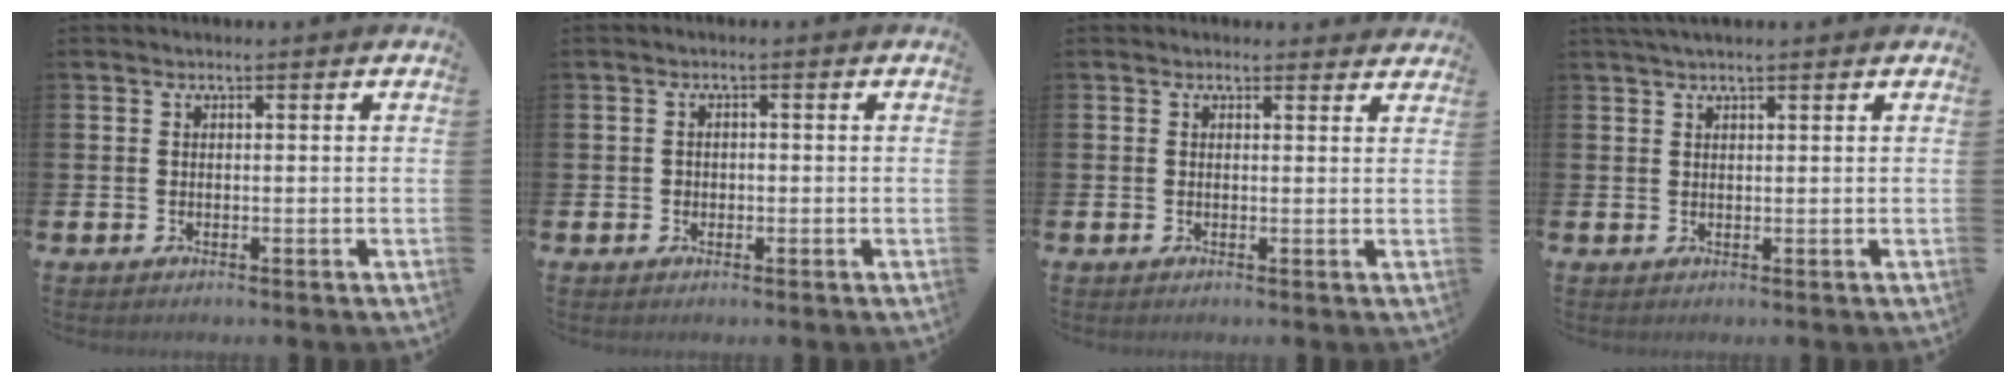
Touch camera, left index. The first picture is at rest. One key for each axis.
{"total": 0.9, "fx": -0.1, "fy": 0.8, "fz": 0.3, "tx": -0.008, "ty": 0.007, "tz": -0.004}
{"total": 1.0, "fx": 0.9, "fy": 0.3, "fz": 0.0, "tx": 0.006, "ty": 0.000, "tz": 0.015}
{"total": 1.6, "fx": 1.4, "fy": 0.1, "fz": 0.8, "tx": -0.017, "ty": 0.002, "tz": 0.025}